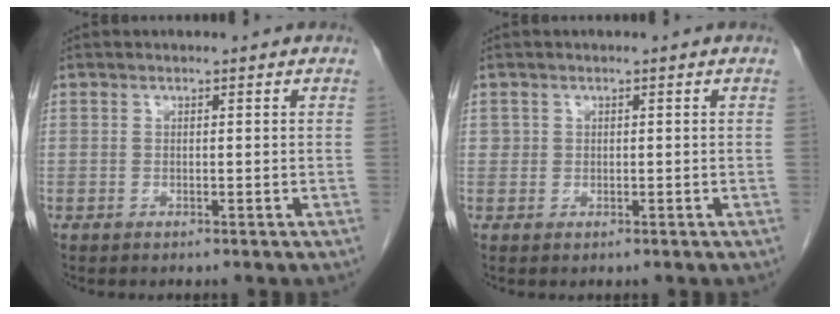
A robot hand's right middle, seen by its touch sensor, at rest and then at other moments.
{"total": 1.1, "force": [0.2, 1.1, 0.1], "torque": [0.008, 0.004, 0.001]}